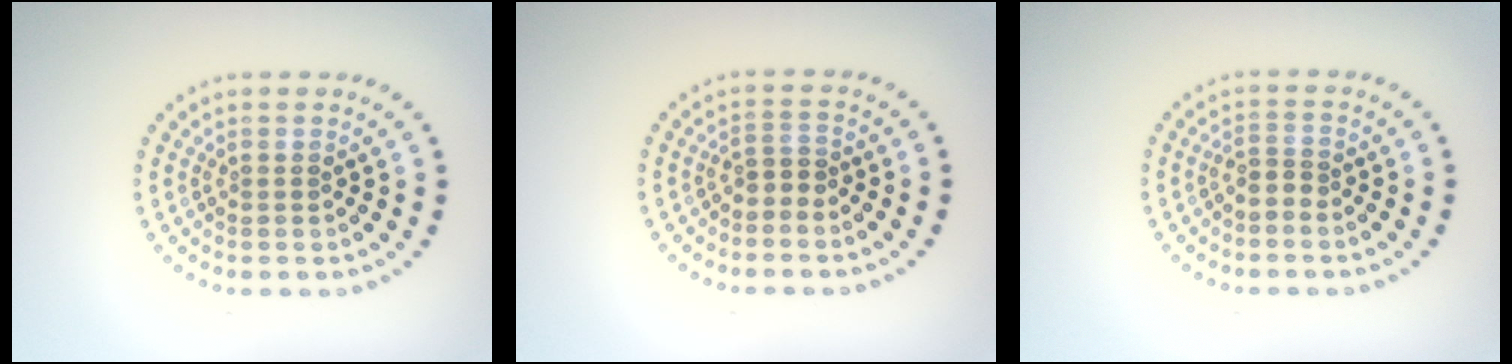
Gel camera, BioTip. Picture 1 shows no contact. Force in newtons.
{"total": 1.3, "press": 1.0, "slide": 0.9}
{"total": 1.7, "press": 1.2, "slide": 1.2}